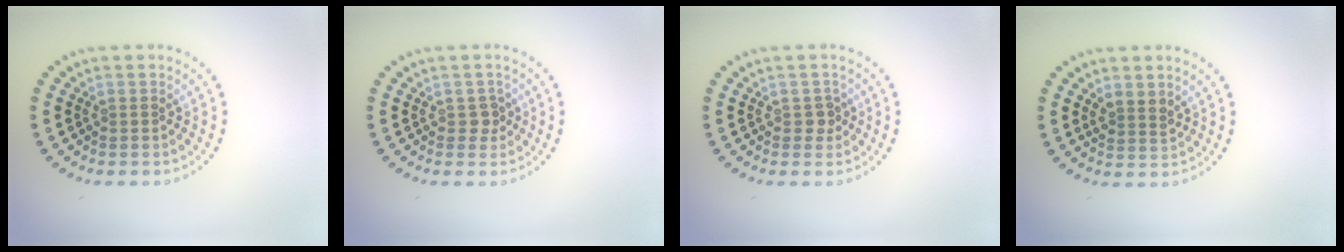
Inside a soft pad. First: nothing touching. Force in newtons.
{"total": 1.2, "press": 1.0, "slide": 0.6}
{"total": 1.1, "press": 1.0, "slide": 0.5}
{"total": 1.6, "press": 1.2, "slide": 1.0}